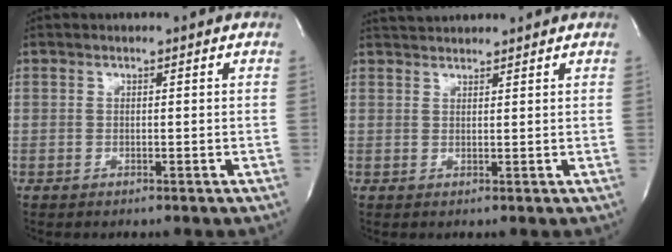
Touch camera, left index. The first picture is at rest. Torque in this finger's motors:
{"motor_torque": [-0.09, -0.04, 0.05, 0.01]}